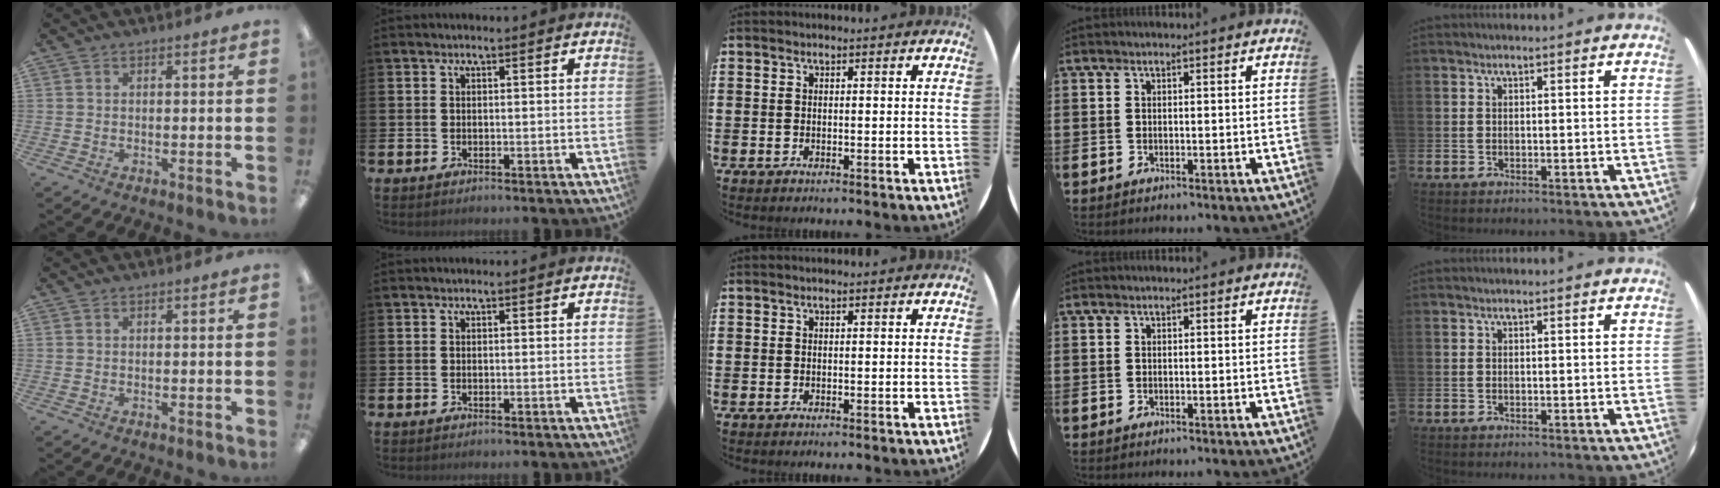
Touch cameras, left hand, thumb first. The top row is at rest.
{}